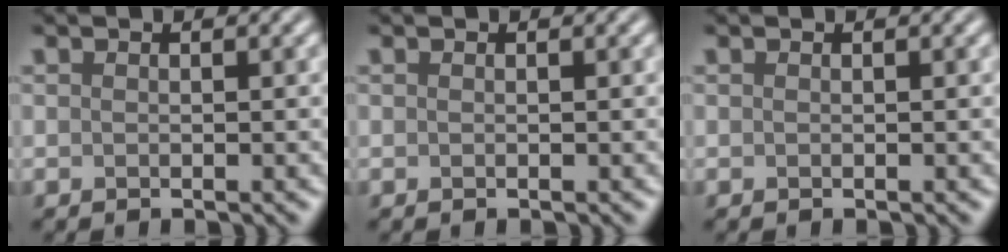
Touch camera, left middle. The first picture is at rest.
{"total": 0.0}
{"total": 0.0}